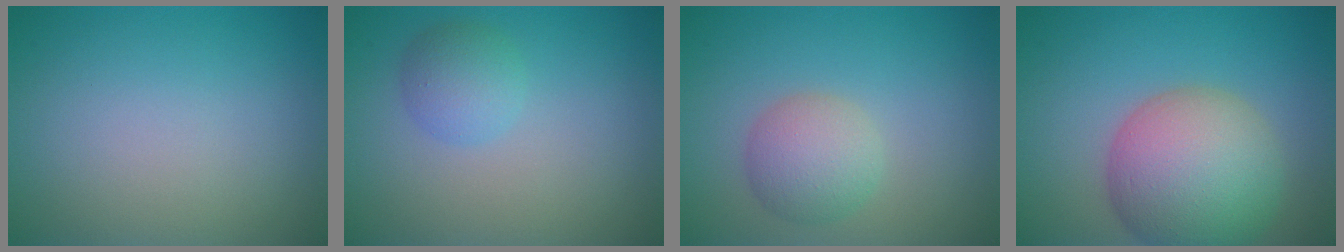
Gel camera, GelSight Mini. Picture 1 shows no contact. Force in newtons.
{"total": 2.4, "press": 2.4, "slide": 0.1}
{"total": 3.5, "press": 3.5, "slide": 0.3}
{"total": 9.4, "press": 9.4, "slide": 0.7}